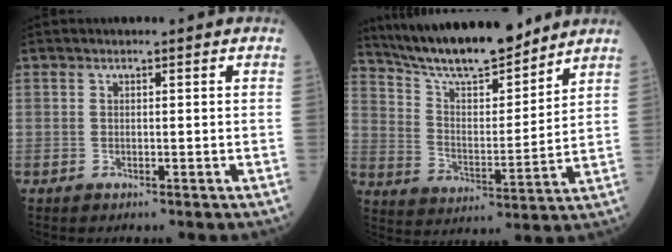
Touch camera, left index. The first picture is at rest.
{"total": 15.8, "force": [14.2, 2.2, 6.6], "torque": [-0.119, -0.001, 0.246]}